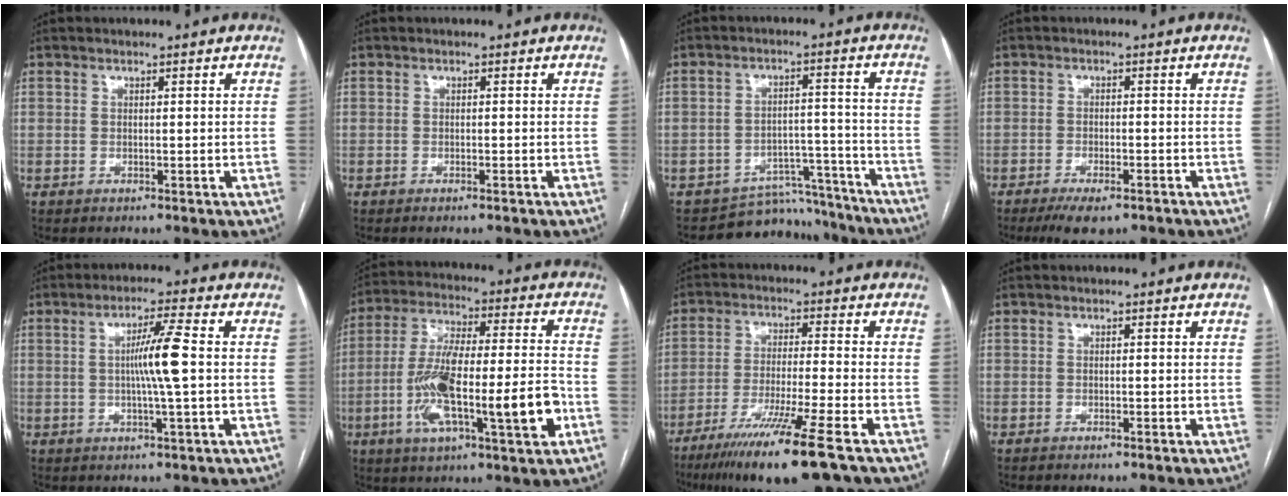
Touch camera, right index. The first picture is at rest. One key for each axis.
{"total": 0.9, "fx": -0.7, "fy": 0.0, "fz": 0.6, "tx": -0.015, "ty": -0.002, "tz": -0.008}
{"total": 9.2, "fx": -8.5, "fy": 3.4, "fz": -0.8, "tx": 0.027, "ty": 0.048, "tz": -0.117}
{"total": 5.6, "fx": -4.1, "fy": 1.8, "fz": 3.4, "tx": -0.058, "ty": -0.007, "tz": -0.064}
{"total": 6.6, "fx": 0.1, "fy": -0.7, "fz": 6.6, "tx": -0.119, "ty": 0.001, "tz": 0.003}
{"total": 18.3, "fx": -5.2, "fy": 2.9, "fz": 17.3, "tx": -0.302, "ty": 0.009, "tz": -0.082}
{"total": 14.5, "fx": -9.8, "fy": -0.7, "fz": 10.8, "tx": -0.192, "ty": -0.046, "tz": -0.164}
{"total": 0.8, "fx": -0.6, "fy": 0.1, "fz": 0.4, "tx": -0.013, "ty": -0.003, "tz": -0.008}